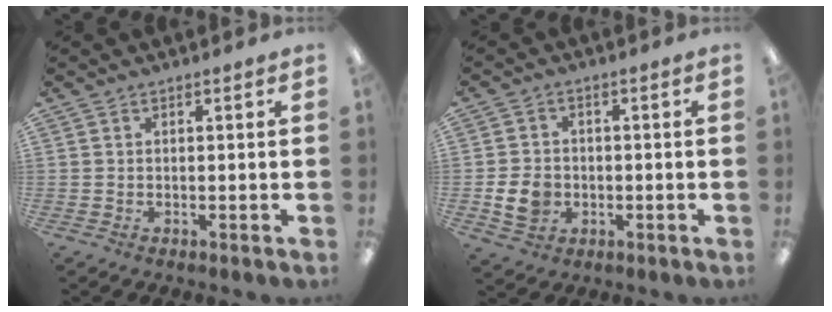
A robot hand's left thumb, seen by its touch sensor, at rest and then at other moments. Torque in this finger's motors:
{"motor_torque": [-0.19, 0.29, 0.08, -0.10, 0.01]}